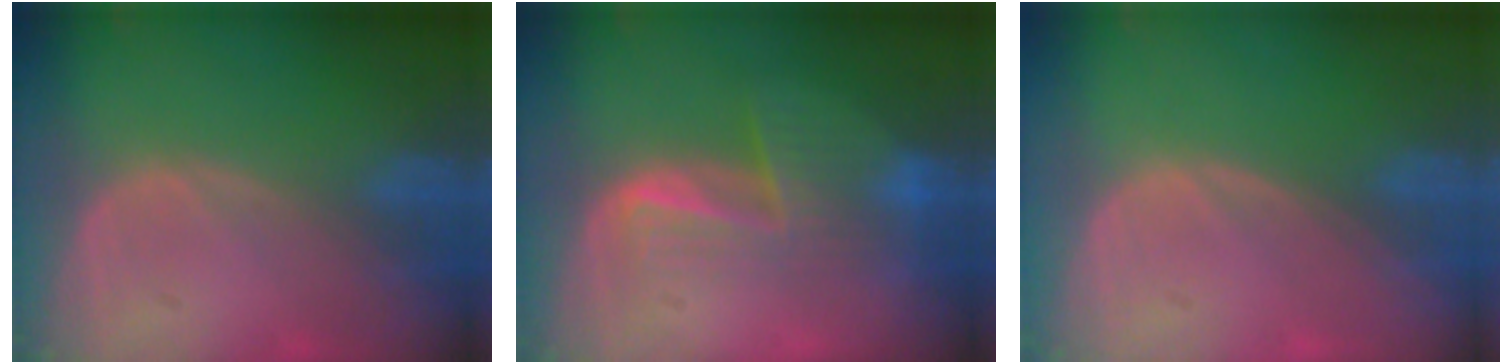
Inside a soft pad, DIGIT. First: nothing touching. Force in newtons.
{"total": 6.7, "press": 6.4, "slide": 2.2}
{"total": 0.0}